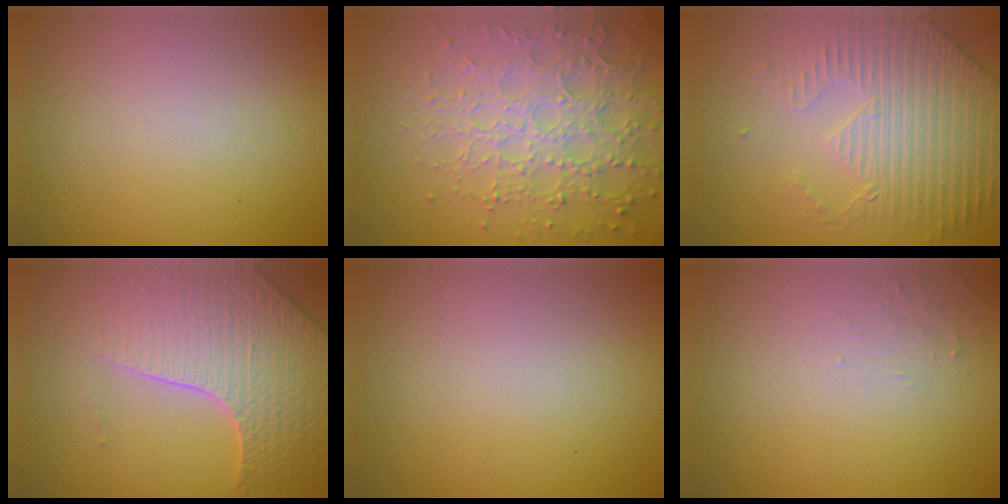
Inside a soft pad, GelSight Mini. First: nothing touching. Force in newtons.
{"total": 6.0, "press": 5.0, "slide": 3.3}
{"total": 4.5, "press": 3.6, "slide": 2.8}
{"total": 7.5, "press": 5.7, "slide": 4.9}
{"total": 0.0}
{"total": 1.1, "press": 1.1, "slide": 0.2}